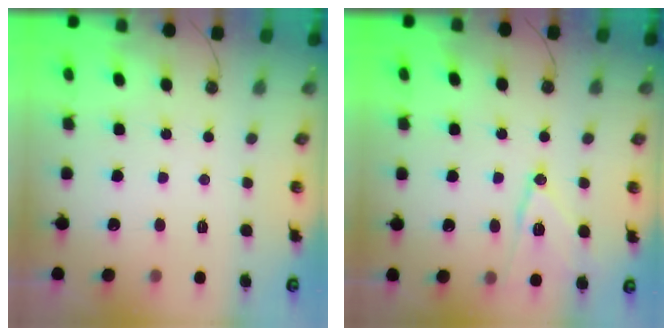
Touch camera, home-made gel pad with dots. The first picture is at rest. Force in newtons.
{"total": 12.6, "press": 12.6, "slide": 0.7}